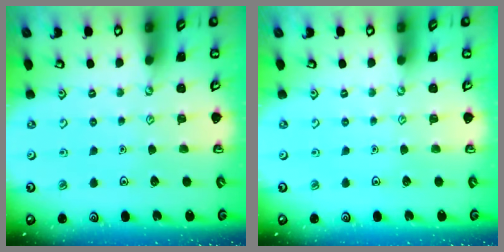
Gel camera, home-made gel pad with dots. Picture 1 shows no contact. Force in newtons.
{"total": 0.0}